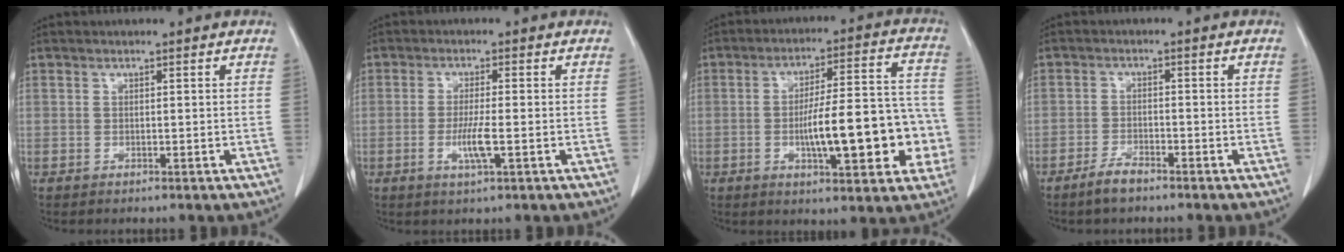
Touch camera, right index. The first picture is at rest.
{"total": 4.4, "force": [-1.2, 0.1, 4.2], "torque": [-0.086, -0.009, -0.022]}
{"total": 16.2, "force": [-3.5, 4.2, 15.2], "torque": [-0.214, 0.030, -0.046]}
{"total": 3.3, "force": [-2.7, 0.7, 1.7], "torque": [-0.038, -0.001, -0.050]}